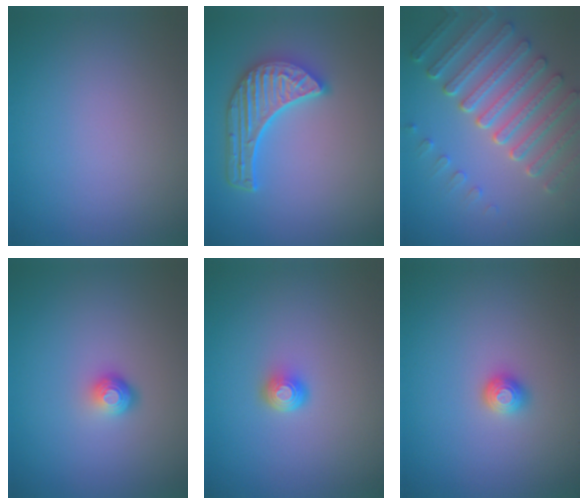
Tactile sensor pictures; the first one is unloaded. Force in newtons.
{"total": 5.5, "press": 4.5, "slide": 3.2}
{"total": 7.1, "press": 5.4, "slide": 4.7}
{"total": 1.8, "press": 1.2, "slide": 1.4}
{"total": 1.6, "press": 1.2, "slide": 1.1}
{"total": 1.3, "press": 1.2, "slide": 0.4}